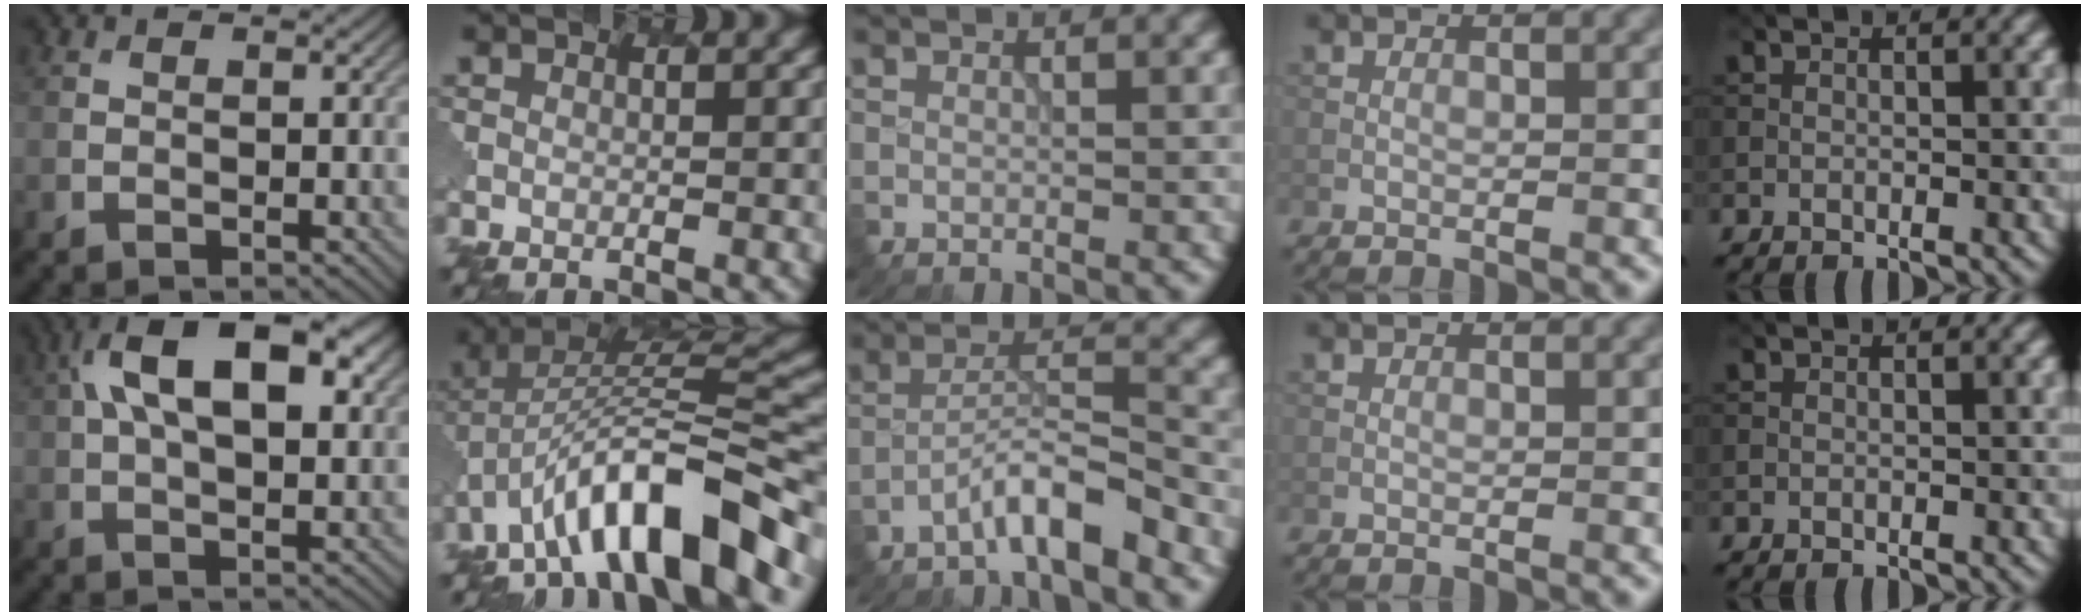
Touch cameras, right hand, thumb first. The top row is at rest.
{"thumb": {"total": 15.2, "force": [5.0, 7.3, 12.4], "torque": [-0.210, 0.030, 0.072]}, "index": {"total": 11.6, "force": [-6.7, 3.6, 8.7], "torque": [-0.126, 0.023, -0.116]}, "middle": {"total": 4.6, "force": [-3.4, 0.5, 3.0], "torque": [-0.055, 0.018, -0.067]}}